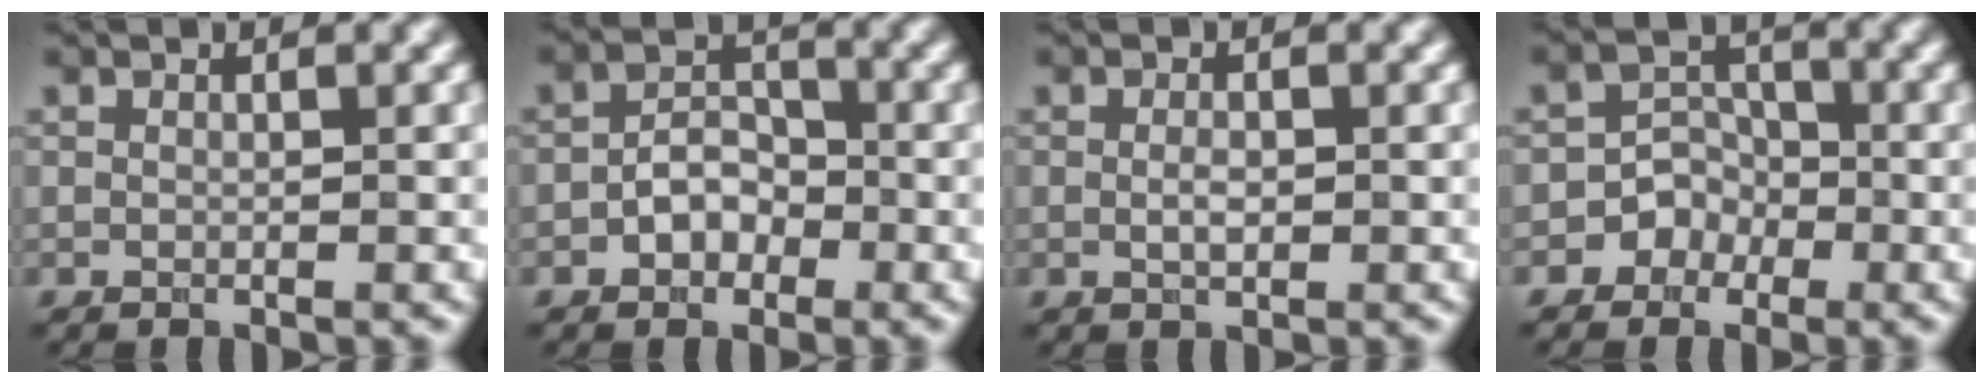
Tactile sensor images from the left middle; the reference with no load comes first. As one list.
[{"total": 3.0, "force": [-1.2, 2.2, 1.7], "torque": [-0.026, 0.005, -0.024]}, {"total": 1.3, "force": [-0.1, 0.6, 1.2], "torque": [-0.025, -0.003, -0.002]}, {"total": 2.5, "force": [-1.3, 2.1, 0.4], "torque": [0.022, 0.014, -0.031]}]